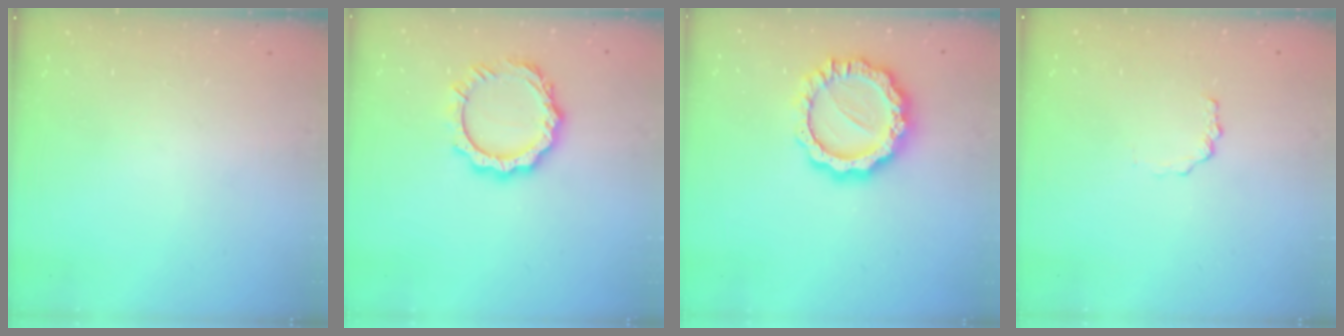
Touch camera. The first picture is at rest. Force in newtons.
{"total": 12.1, "press": 12.1, "slide": 1.0}
{"total": 14.2, "press": 14.1, "slide": 1.1}
{"total": 1.7, "press": 1.6, "slide": 0.2}